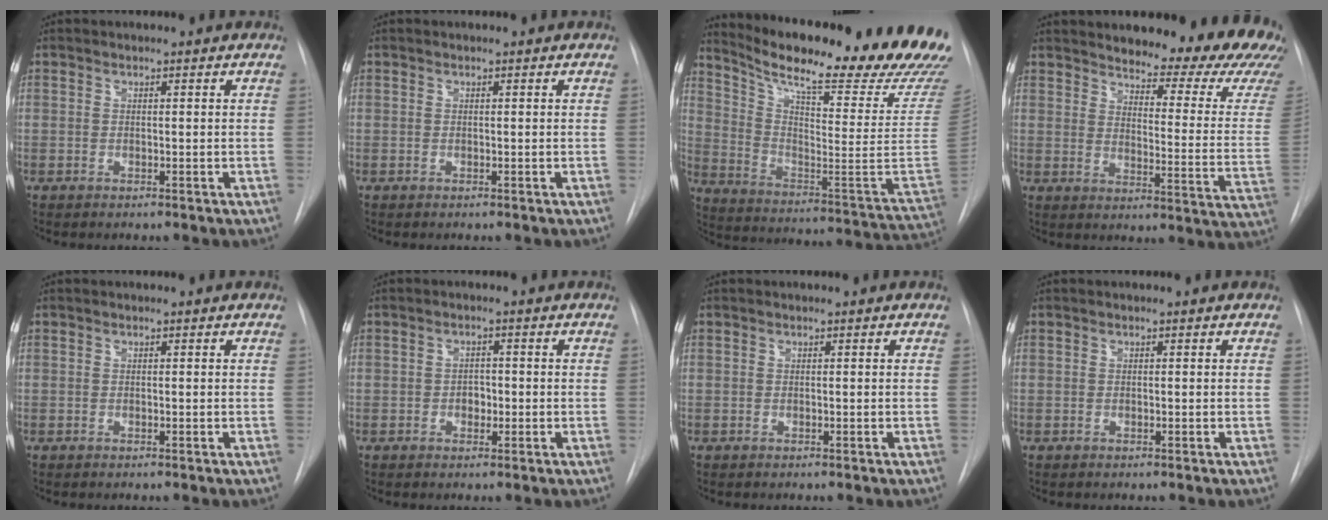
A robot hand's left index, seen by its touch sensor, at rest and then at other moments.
{"total": 0.0}
{"total": 31.0, "force": [25.5, 2.3, 17.6], "torque": [-0.263, -0.086, 0.343]}
{"total": 22.0, "force": [19.4, 3.2, 9.8], "torque": [-0.127, -0.091, 0.221]}
{"total": 0.0}
{"total": 2.0, "force": [-0.5, 1.4, 1.2], "torque": [-0.015, 0.006, -0.006]}
{"total": 0.0}
{"total": 0.0}